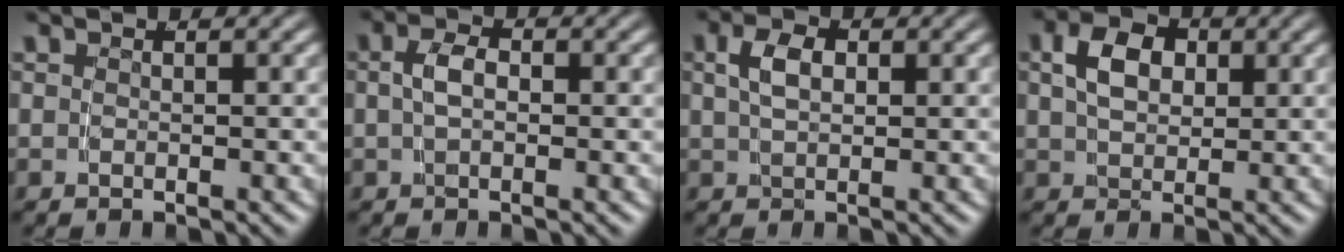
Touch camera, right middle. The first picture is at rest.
{"total": 2.3, "force": [0.4, 1.2, 1.9], "torque": [-0.033, 0.007, 0.002]}
{"total": 3.3, "force": [1.1, 1.9, 2.5], "torque": [-0.043, 0.005, 0.021]}
{"total": 4.6, "force": [1.7, 2.8, 3.1], "torque": [-0.049, 0.001, 0.031]}